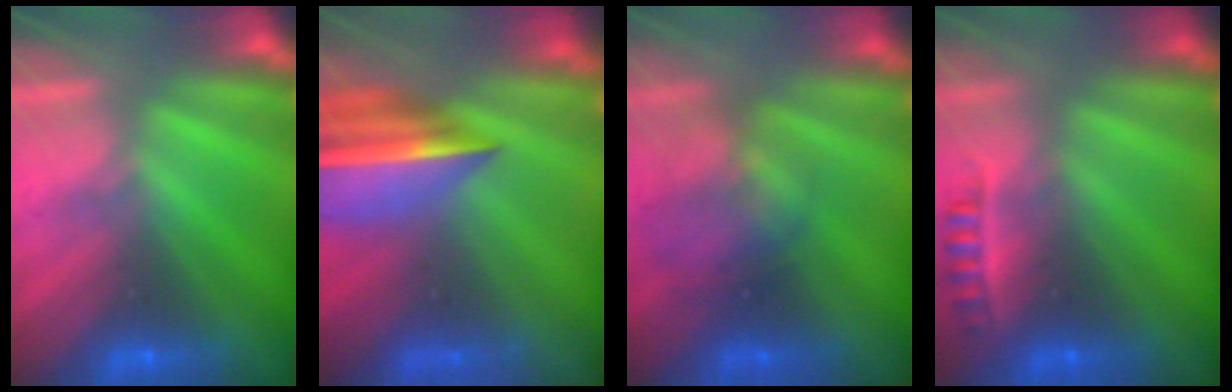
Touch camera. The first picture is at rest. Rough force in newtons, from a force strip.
{"total": 7.0}
{"total": 2.3}
{"total": 2.3}